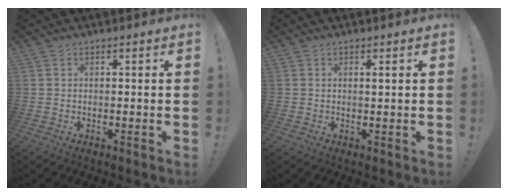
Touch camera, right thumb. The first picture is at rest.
{"total": 0.9, "force": [0.3, -0.1, 0.9], "torque": [-0.003, -0.006, 0.001]}